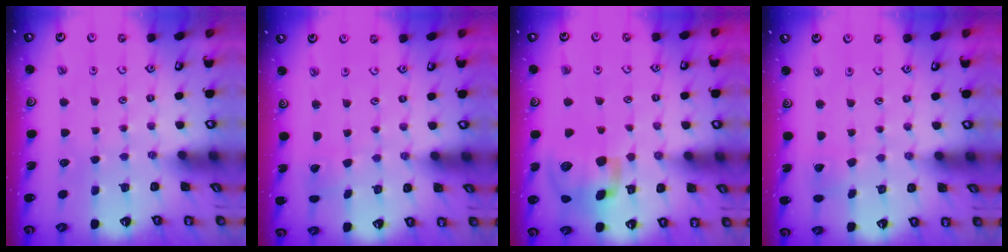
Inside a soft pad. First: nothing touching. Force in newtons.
{"total": 2.1, "press": 2.1, "slide": 0.2}
{"total": 15.8, "press": 15.5, "slide": 2.6}
{"total": 2.8, "press": 2.8, "slide": 0.4}